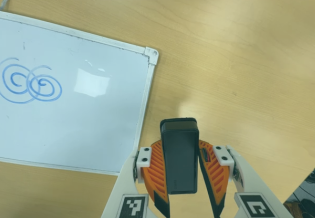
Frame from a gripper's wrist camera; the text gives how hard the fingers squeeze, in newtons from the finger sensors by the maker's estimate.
{"total": 8.0, "left": 6.7, "right": 9.3}